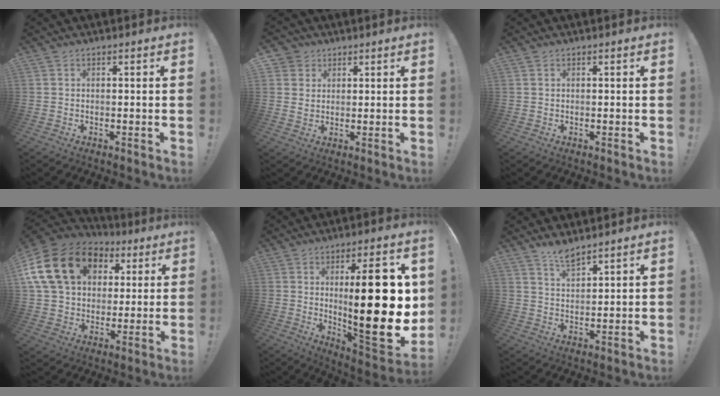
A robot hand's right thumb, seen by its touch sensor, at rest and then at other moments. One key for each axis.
{"total": 4.4, "fx": 2.2, "fy": 3.8, "fz": 0.5, "tx": -0.010, "ty": -0.009, "tz": 0.042}
{"total": 0.0}
{"total": 22.9, "fx": 7.6, "fy": 16.6, "fz": 13.8, "tx": -0.242, "ty": -0.015, "tz": 0.158}
{"total": 26.9, "fx": 2.9, "fy": 7.7, "fz": 25.6, "tx": -0.369, "ty": -0.035, "tz": 0.047}
{"total": 5.5, "fx": 4.9, "fy": 1.2, "fz": 2.3, "tx": -0.037, "ty": -0.033, "tz": 0.086}